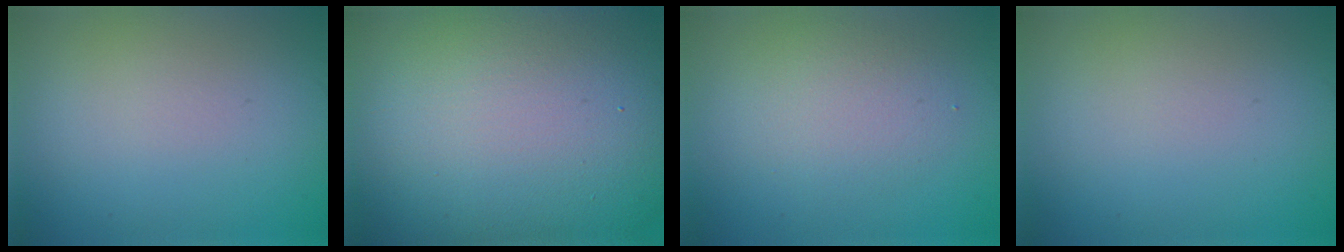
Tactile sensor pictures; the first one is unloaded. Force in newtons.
{"total": 23.4, "press": 23.3, "slide": 1.4}
{"total": 2.7, "press": 2.7, "slide": 0.2}
{"total": 0.0}